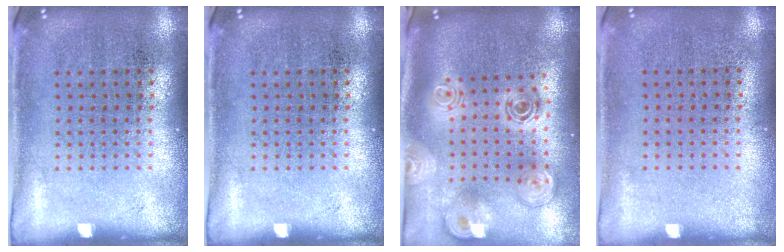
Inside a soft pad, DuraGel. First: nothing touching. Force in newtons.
{"total": 0.0}
{"total": 2.7, "press": 1.9, "slide": 1.9}
{"total": 0.0}